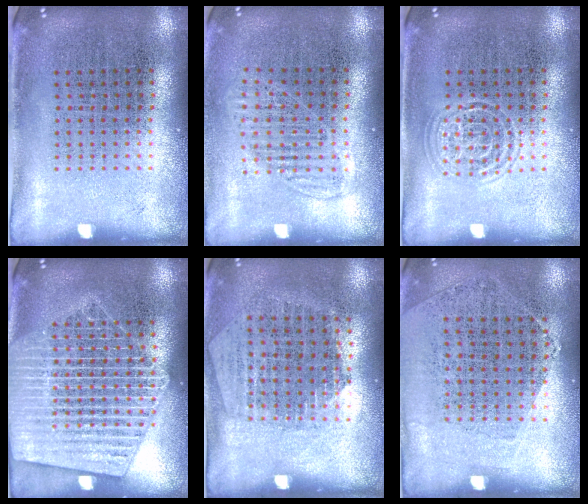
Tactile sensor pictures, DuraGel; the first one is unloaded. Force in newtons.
{"total": 1.4, "press": 1.2, "slide": 0.7}
{"total": 1.4, "press": 1.4, "slide": 0.1}
{"total": 3.8, "press": 3.8, "slide": 0.4}
{"total": 1.3, "press": 1.1, "slide": 0.5}
{"total": 1.1, "press": 0.9, "slide": 0.7}